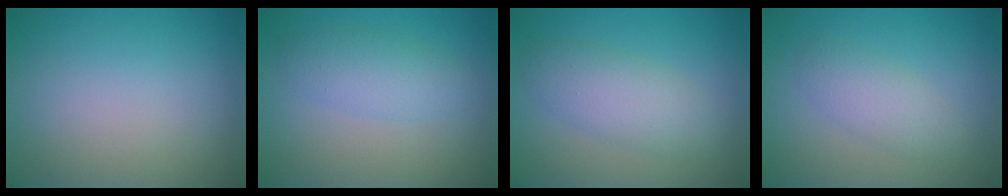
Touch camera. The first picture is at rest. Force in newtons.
{"total": 2.7, "press": 2.7, "slide": 0.0}
{"total": 3.8, "press": 3.8, "slide": 0.1}
{"total": 2.5, "press": 2.5, "slide": 0.1}